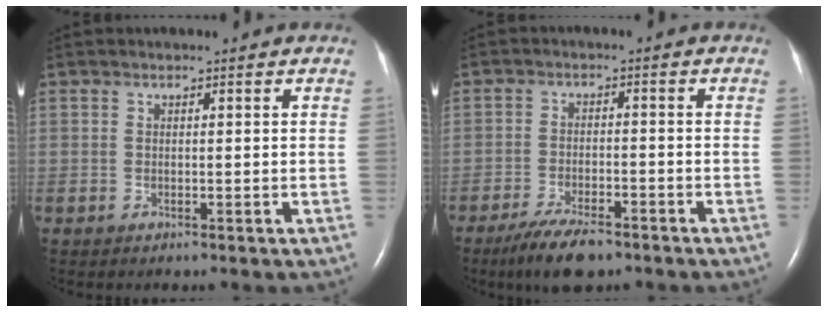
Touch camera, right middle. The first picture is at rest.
{"total": 7.1, "force": [-5.3, 2.0, 4.3], "torque": [-0.081, -0.011, -0.091]}